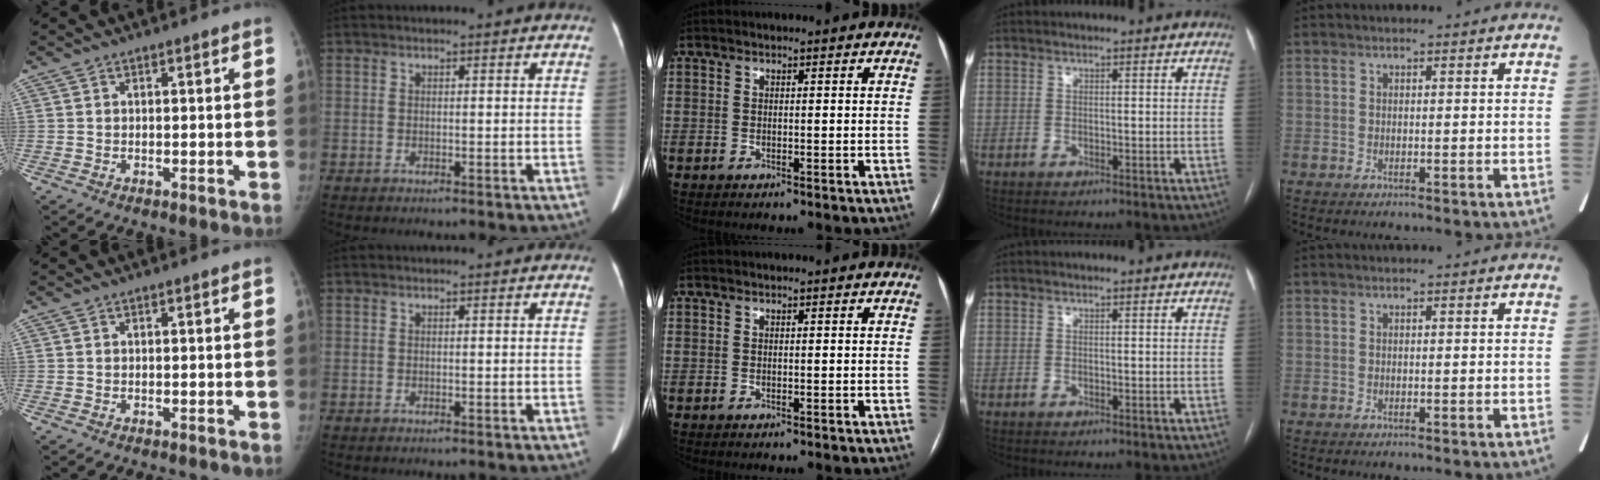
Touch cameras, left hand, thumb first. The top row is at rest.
{}